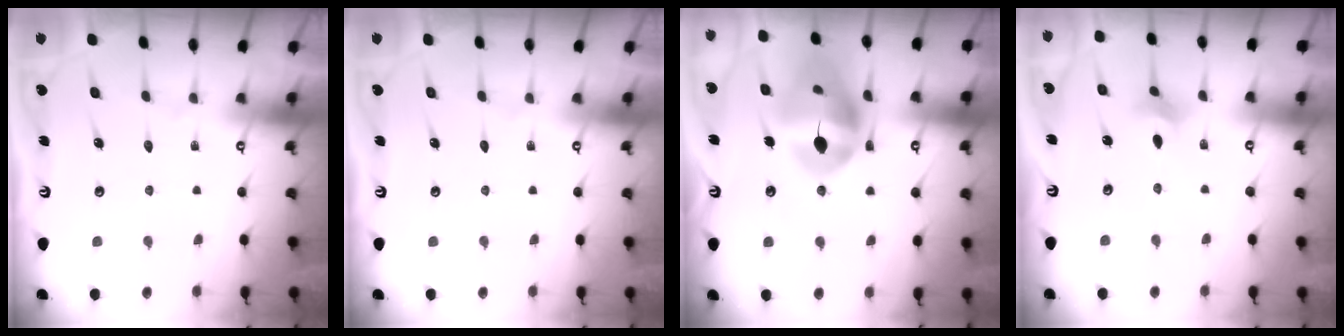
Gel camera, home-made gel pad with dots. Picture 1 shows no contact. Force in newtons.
{"total": 0.0}
{"total": 16.6, "press": 16.5, "slide": 2.0}
{"total": 1.9, "press": 1.9, "slide": 0.4}